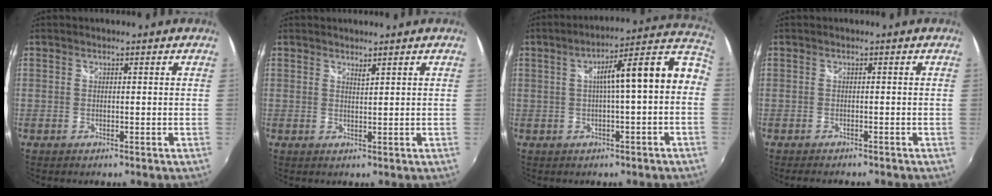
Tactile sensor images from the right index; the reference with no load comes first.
{"total": 1.1, "force": [1.0, -0.4, 0.3], "torque": [-0.005, -0.002, 0.017]}
{"total": 12.2, "force": [-0.3, 1.5, 12.1], "torque": [-0.151, 0.049, 0.007]}
{"total": 3.9, "force": [-3.4, 0.7, 1.6], "torque": [-0.034, -0.016, -0.050]}